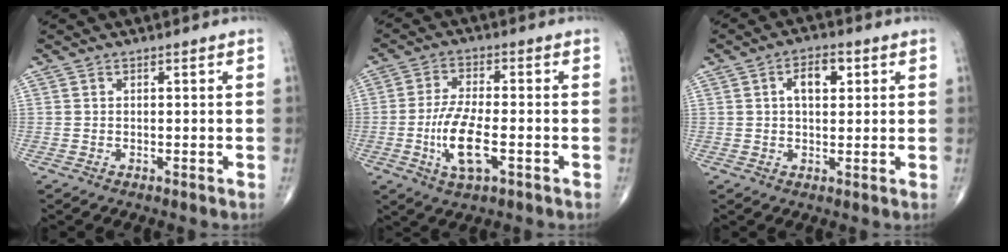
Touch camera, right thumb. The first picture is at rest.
{"total": 9.5, "force": [-2.6, 3.4, 8.4], "torque": [-0.171, 0.007, -0.047]}
{"total": 5.7, "force": [1.6, 3.1, 4.5], "torque": [-0.060, 0.005, 0.023]}